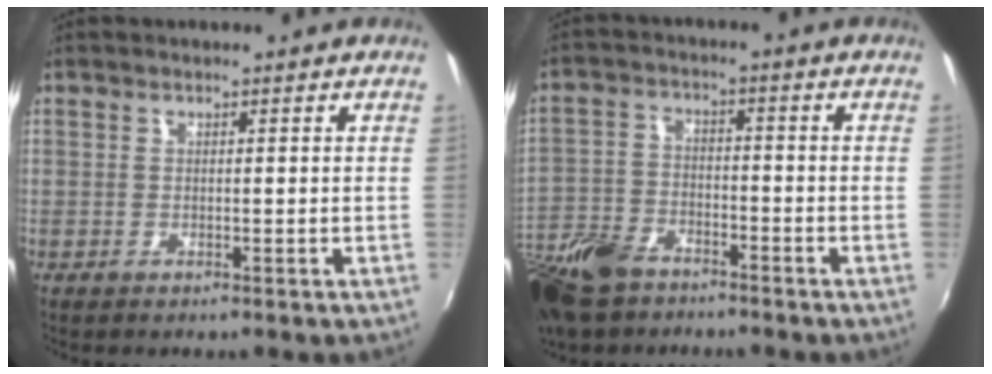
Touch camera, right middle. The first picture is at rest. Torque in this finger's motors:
{"motor_torque": [0.40, -1.74, 0.15, 0.10]}